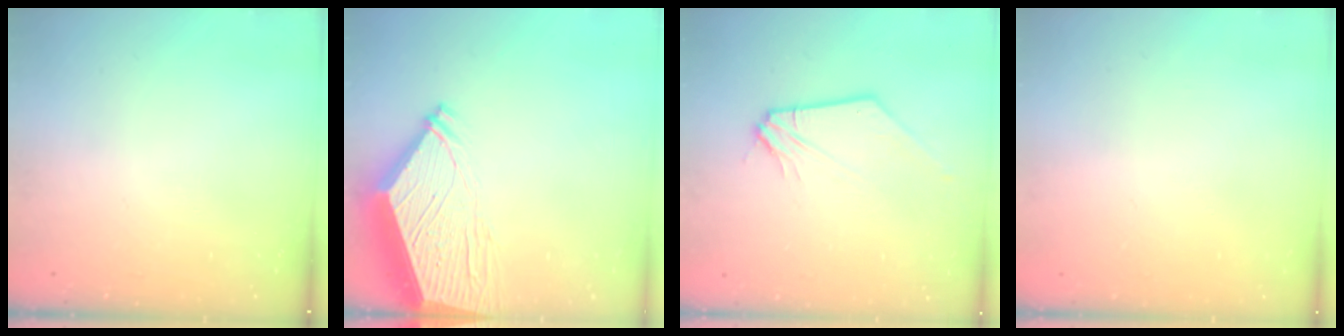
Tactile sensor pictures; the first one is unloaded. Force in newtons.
{"total": 13.7, "press": 13.6, "slide": 1.7}
{"total": 1.9, "press": 1.9, "slide": 0.4}
{"total": 0.7, "press": 0.7, "slide": 0.1}